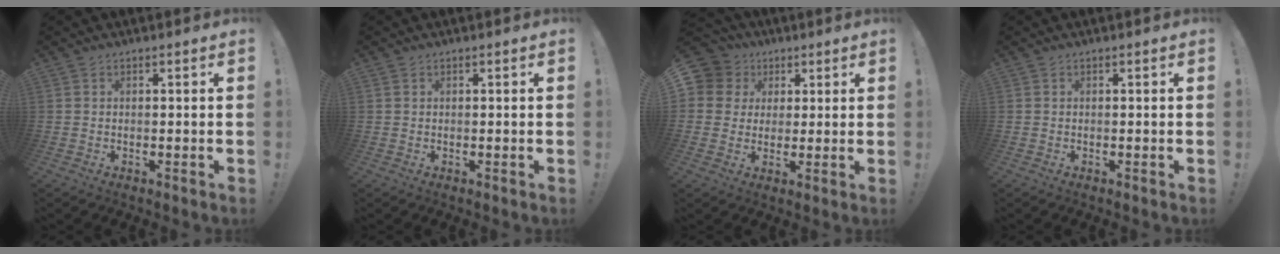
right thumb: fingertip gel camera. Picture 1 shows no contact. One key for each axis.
{"total": 0.0}
{"total": 8.3, "fx": 2.7, "fy": 7.6, "fz": 2.1, "tx": -0.035, "ty": -0.012, "tz": 0.054}
{"total": 0.0}